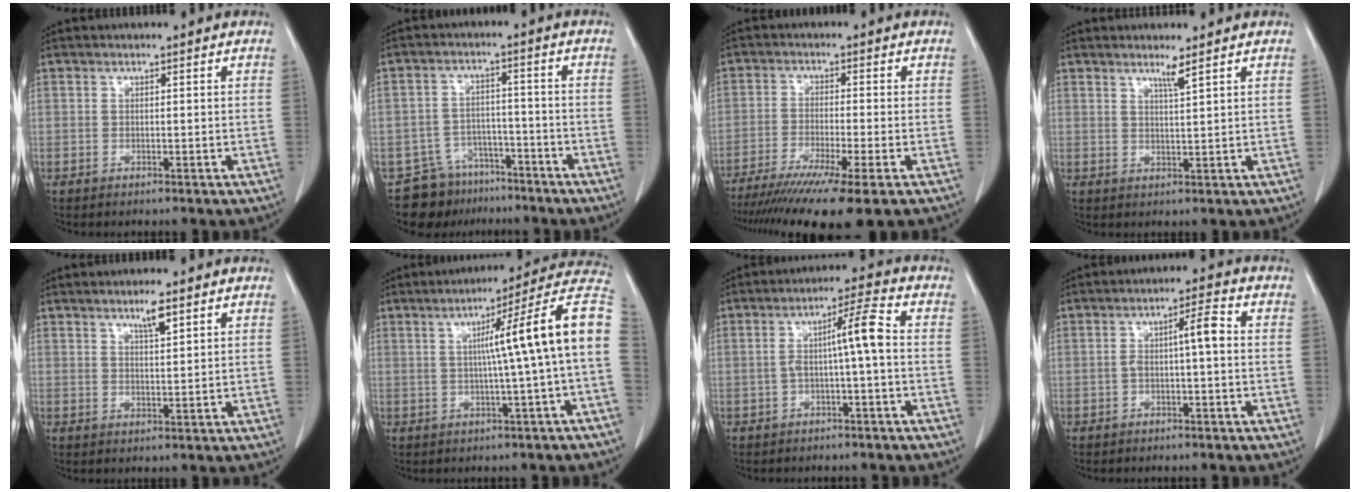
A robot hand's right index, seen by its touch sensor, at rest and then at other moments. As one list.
[{"total": 7.6, "force": [-5.9, 4.9, 0.0], "torque": [0.005, 0.025, -0.088]}, {"total": 13.9, "force": [-10.3, -0.3, 9.3], "torque": [-0.152, -0.038, -0.164]}, {"total": 2.1, "force": [1.5, -0.6, 1.3], "torque": [-0.026, -0.010, 0.031]}, {"total": 3.0, "force": [2.0, 0.2, 2.2], "torque": [-0.043, -0.002, 0.036]}, {"total": 13.6, "force": [0.7, -1.7, 13.5], "torque": [-0.176, 0.028, 0.004]}, {"total": 5.8, "force": [-0.3, 0.1, 5.8], "torque": [-0.097, 0.023, -0.003]}, {"total": 4.4, "force": [-0.1, 0.5, 4.3], "torque": [-0.073, 0.016, -0.002]}]